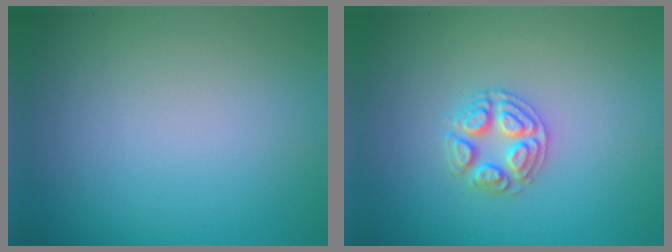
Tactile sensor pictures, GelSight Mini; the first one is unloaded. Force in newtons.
{"total": 2.6, "press": 2.6, "slide": 0.2}